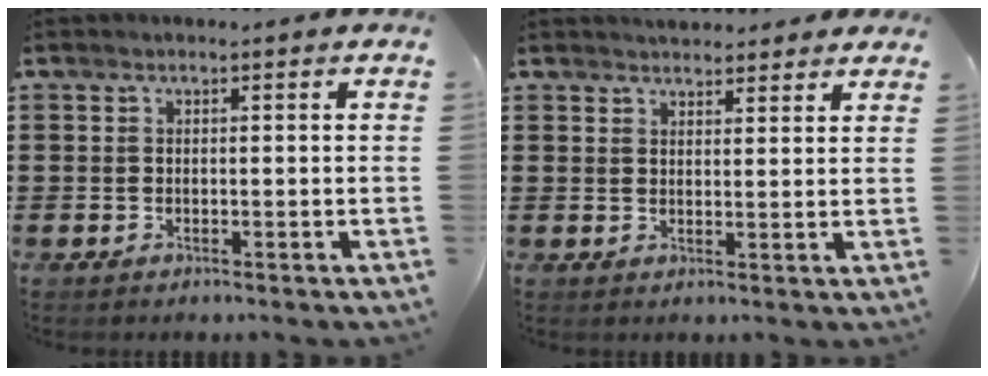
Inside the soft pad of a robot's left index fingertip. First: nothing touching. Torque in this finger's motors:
{"motor_torque": [0.95, -1.18, 0.59, 0.11]}